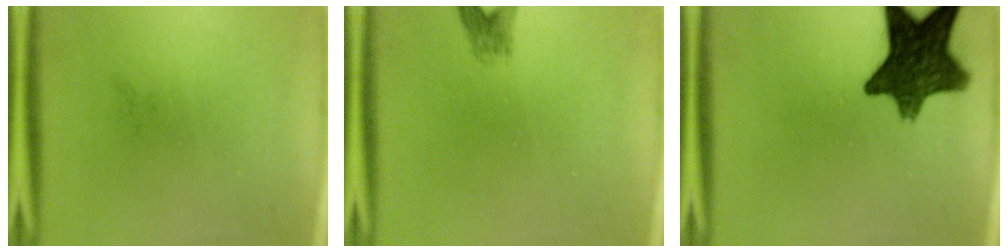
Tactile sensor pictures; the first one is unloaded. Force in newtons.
{"total": 1.8}
{"total": 13.0}